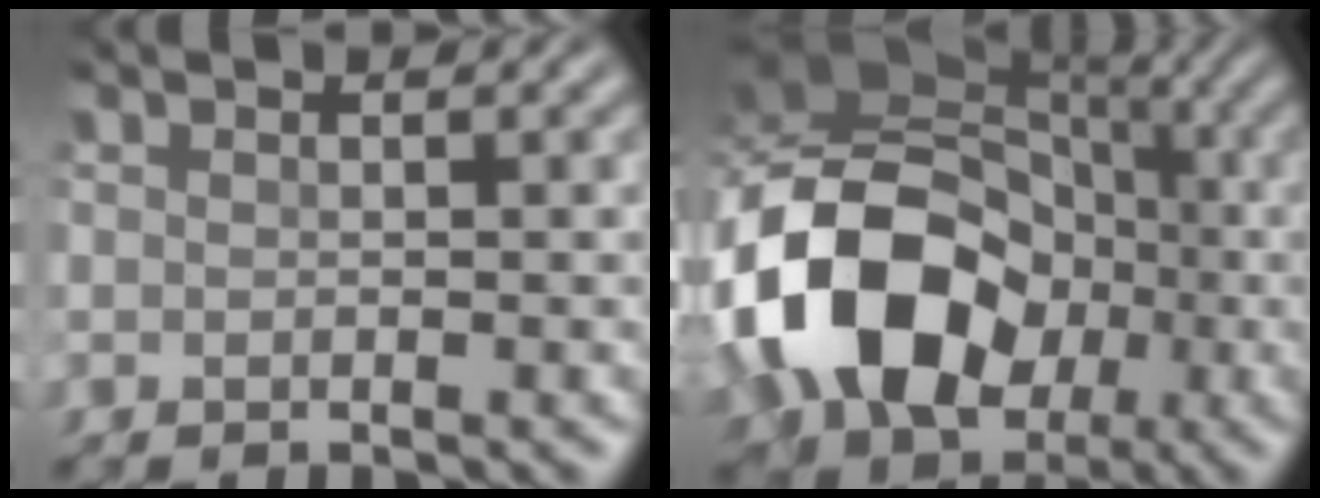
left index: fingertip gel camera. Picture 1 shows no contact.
{"total": 14.1, "force": [-3.4, 10.8, 8.4], "torque": [-0.183, -0.003, -0.062]}